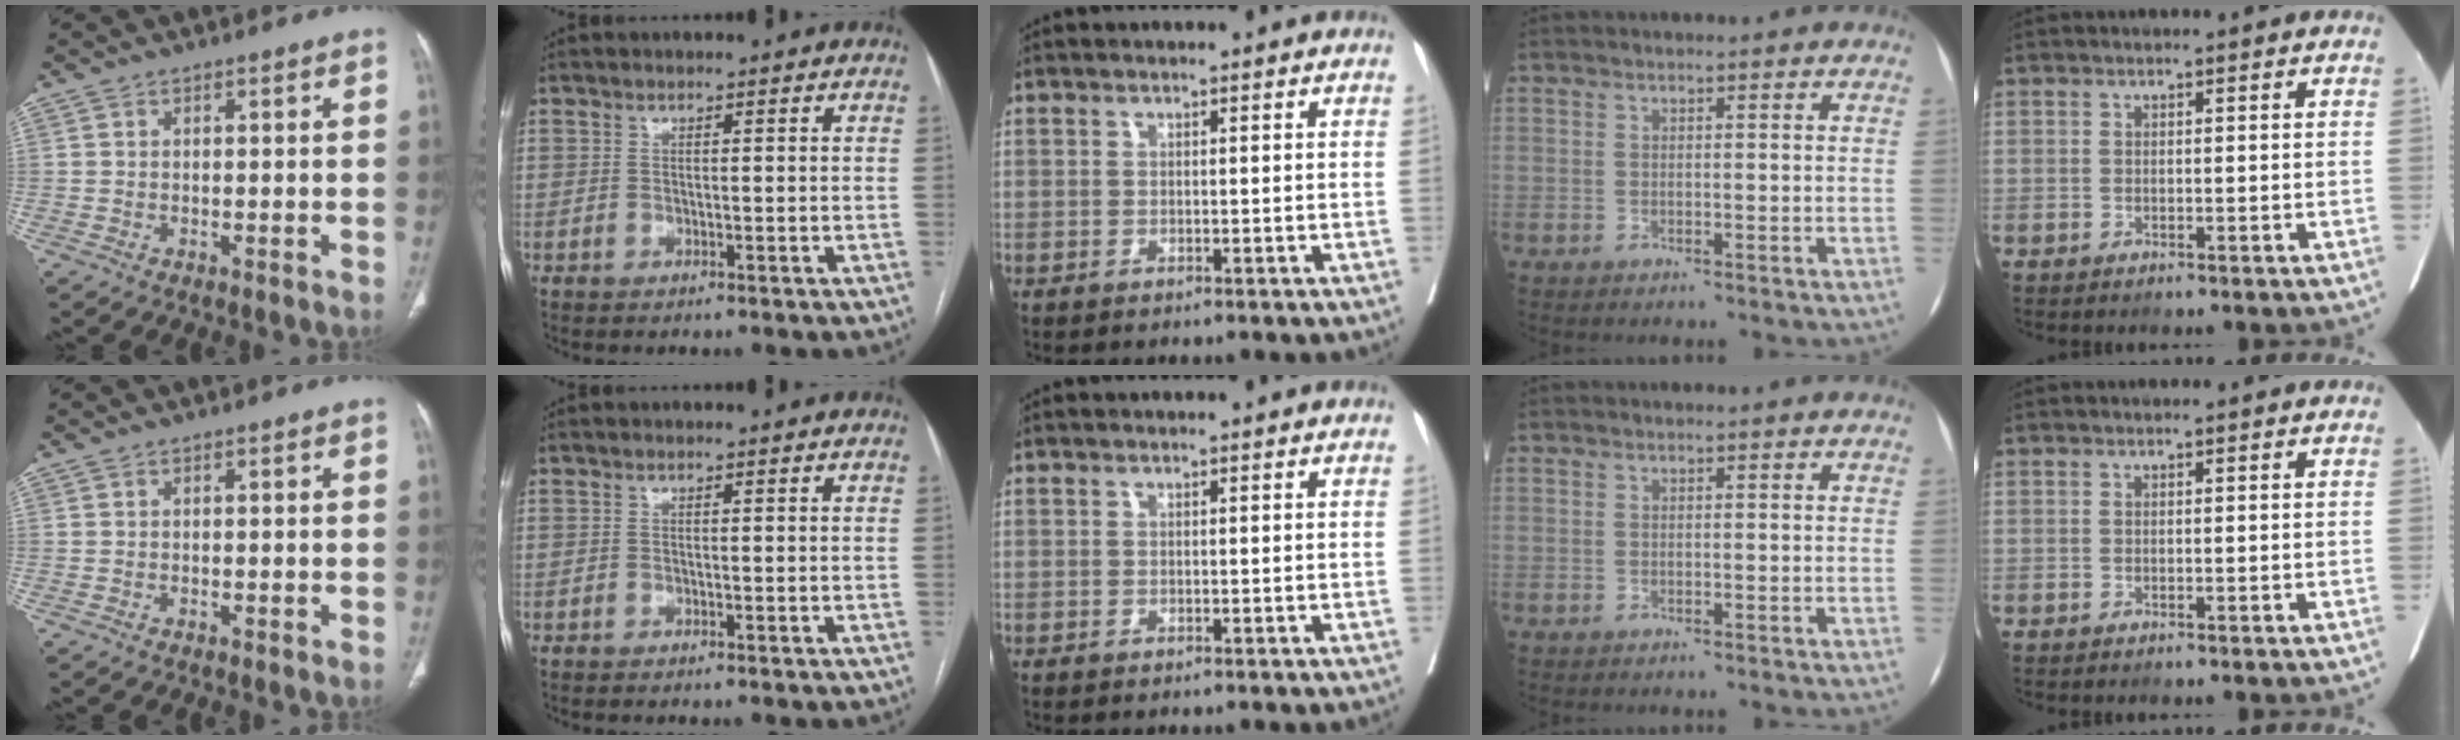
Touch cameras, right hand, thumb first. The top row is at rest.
{}